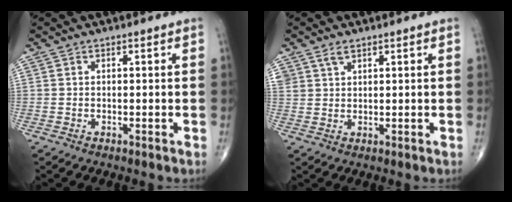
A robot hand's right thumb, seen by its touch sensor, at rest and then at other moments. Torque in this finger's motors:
{"motor_torque": [-0.43, 0.55, 0.05, 0.32, 0.00]}